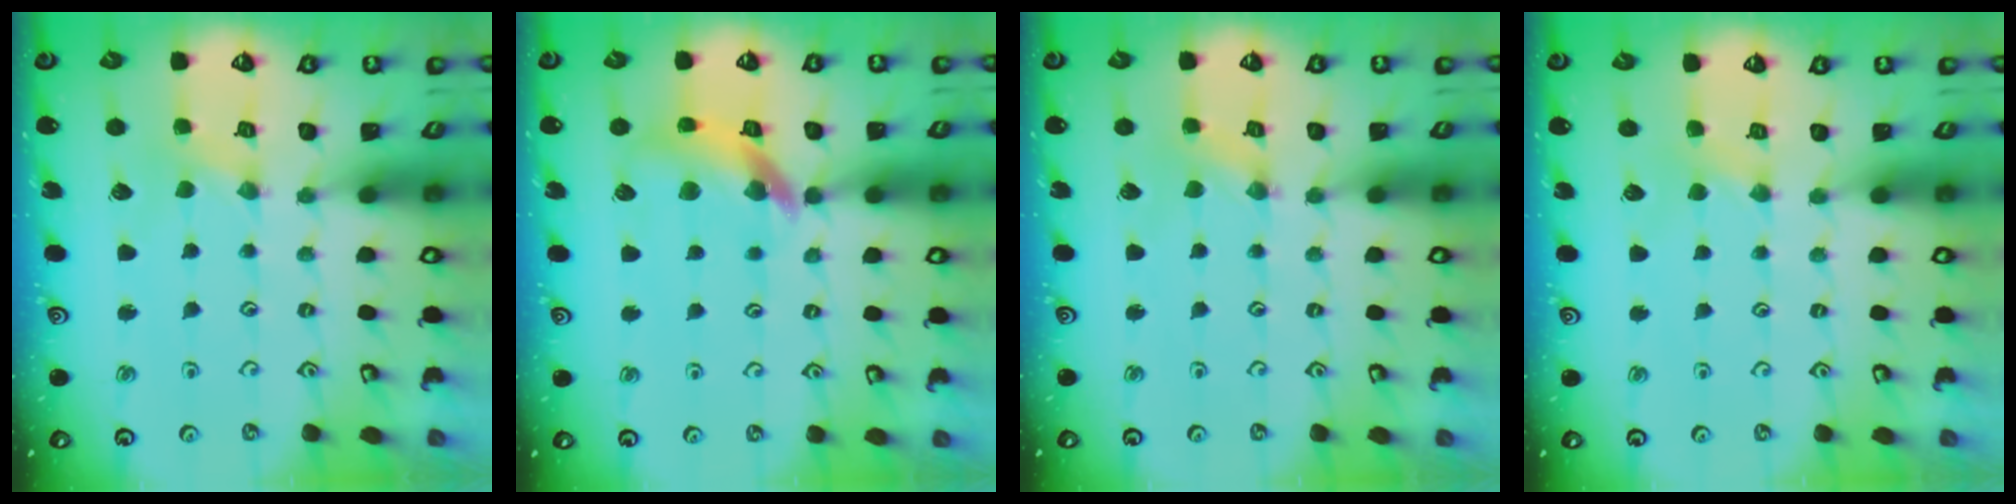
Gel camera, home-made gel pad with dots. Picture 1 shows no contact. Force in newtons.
{"total": 12.0, "press": 11.9, "slide": 1.6}
{"total": 0.8, "press": 0.8, "slide": 0.1}
{"total": 1.2, "press": 1.1, "slide": 0.3}